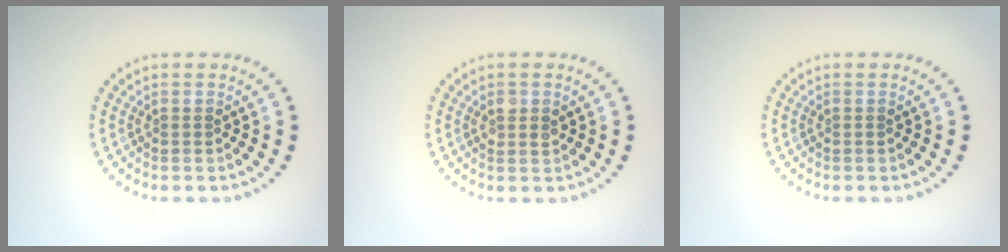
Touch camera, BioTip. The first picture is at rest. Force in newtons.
{"total": 1.3, "press": 1.2, "slide": 0.3}
{"total": 0.0}